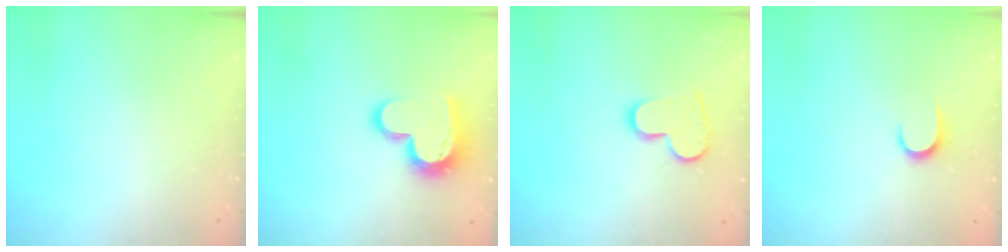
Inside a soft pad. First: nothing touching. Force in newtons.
{"total": 14.8, "press": 14.8, "slide": 0.7}
{"total": 11.2, "press": 11.2, "slide": 0.9}
{"total": 6.0, "press": 6.0, "slide": 0.6}